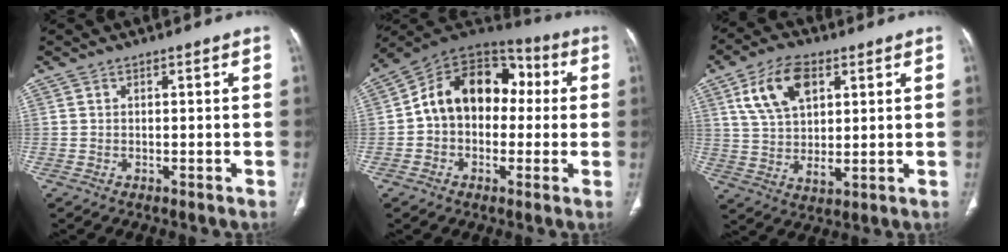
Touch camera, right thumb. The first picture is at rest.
{"total": 16.7, "force": [1.0, 12.2, 11.3], "torque": [-0.136, 0.049, 0.001]}
{"total": 12.5, "force": [5.1, 6.9, 9.2], "torque": [-0.162, -0.012, 0.097]}